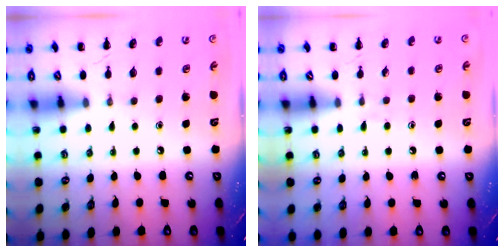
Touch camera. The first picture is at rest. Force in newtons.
{"total": 2.9, "press": 2.6, "slide": 1.4}